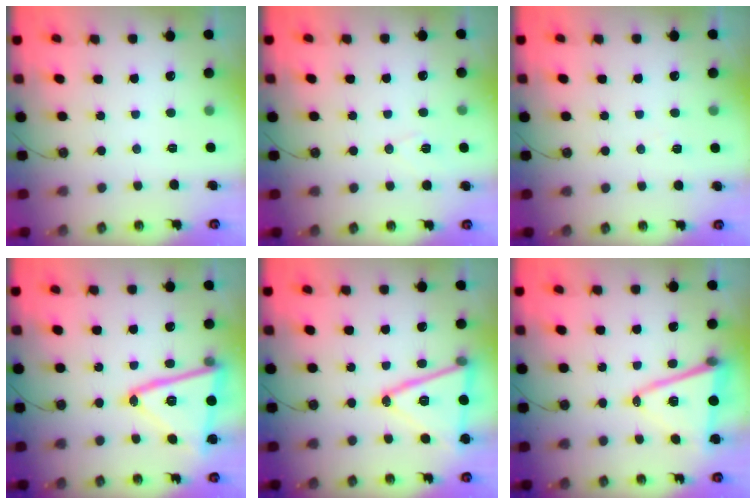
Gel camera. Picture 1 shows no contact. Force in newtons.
{"total": 7.3, "press": 5.7, "slide": 4.5}
{"total": 4.2, "press": 3.8, "slide": 1.7}
{"total": 19.9, "press": 19.8, "slide": 1.5}
{"total": 18.1, "press": 17.8, "slide": 3.4}
{"total": 13.3, "press": 12.7, "slide": 3.9}